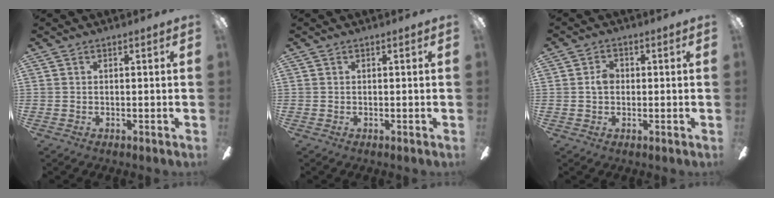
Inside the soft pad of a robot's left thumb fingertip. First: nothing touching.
{"total": 0.0}
{"total": 3.1, "force": [0.2, 2.3, 2.1], "torque": [-0.041, 0.009, 0.002]}